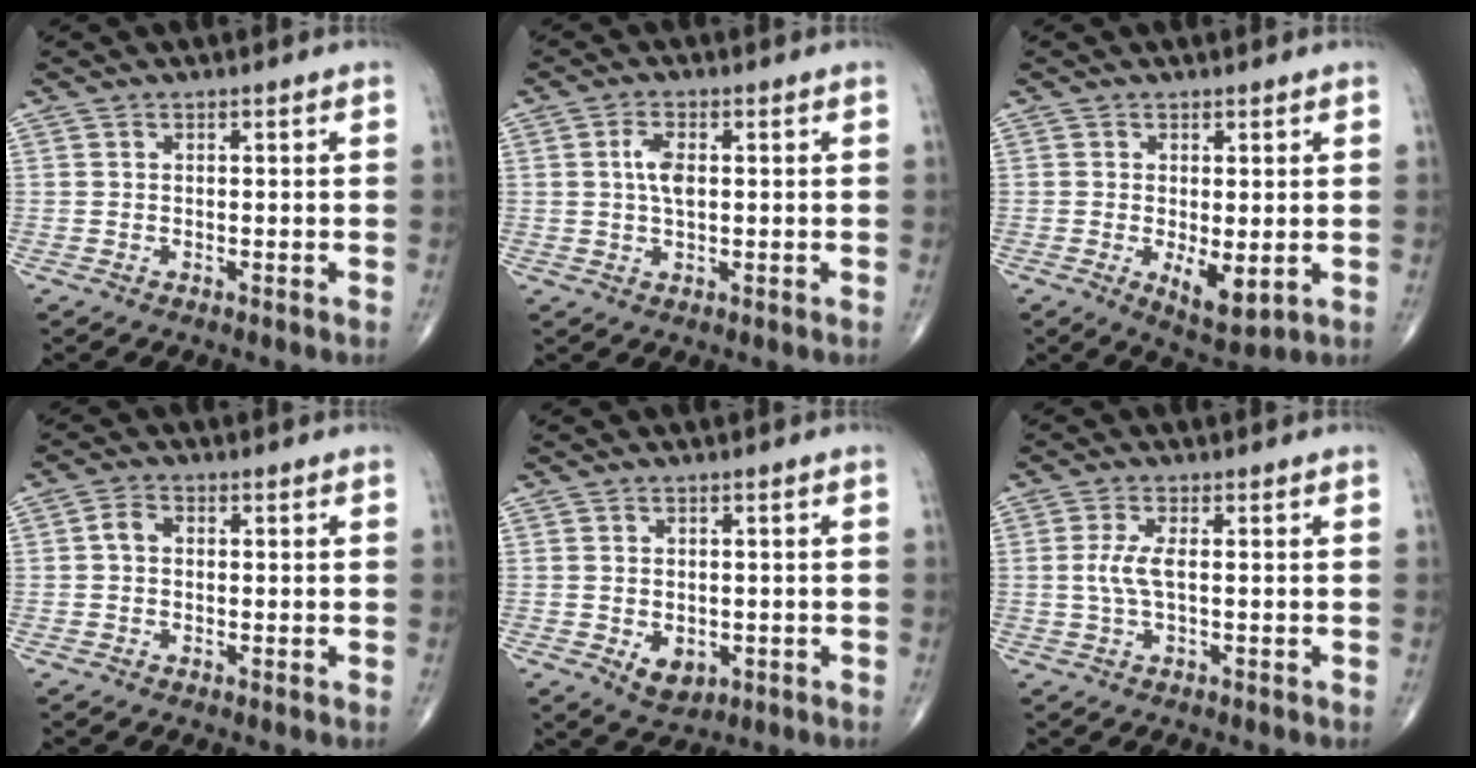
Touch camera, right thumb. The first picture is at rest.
{"total": 4.0, "force": [0.6, 2.0, 3.5], "torque": [-0.071, 0.001, 0.008]}
{"total": 6.0, "force": [-0.9, 2.5, 5.3], "torque": [-0.081, -0.019, -0.006]}
{"total": 2.5, "force": [0.1, 1.8, 1.7], "torque": [-0.029, 0.010, -0.002]}
{"total": 4.5, "force": [-1.1, 3.2, 3.0], "torque": [-0.034, -0.002, -0.005]}
{"total": 3.6, "force": [0.0, 0.9, 3.5], "torque": [-0.091, 0.001, -0.002]}